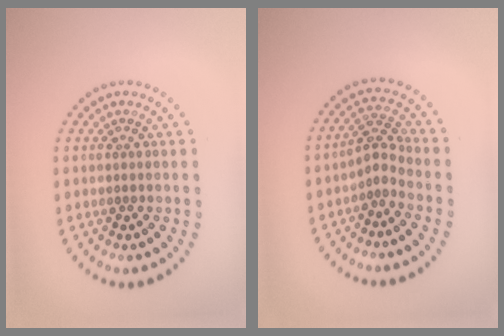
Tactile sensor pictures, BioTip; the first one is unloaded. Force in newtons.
{"total": 2.2, "press": 1.5, "slide": 1.6}